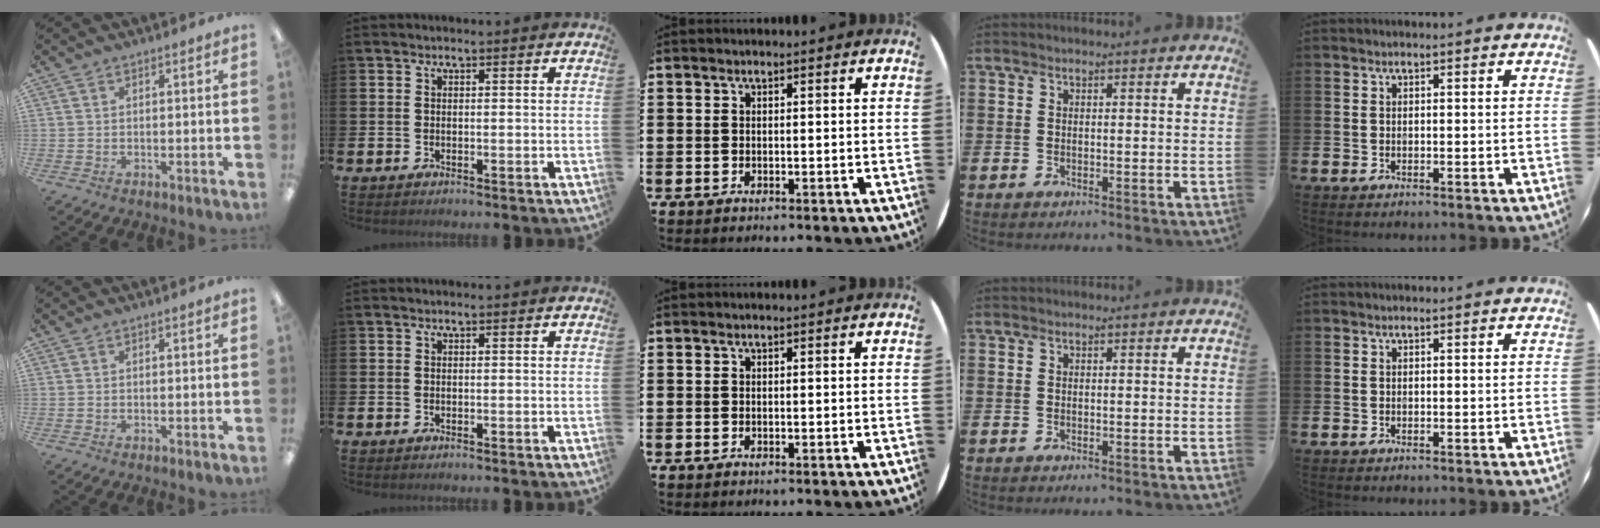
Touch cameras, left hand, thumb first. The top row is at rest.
{}